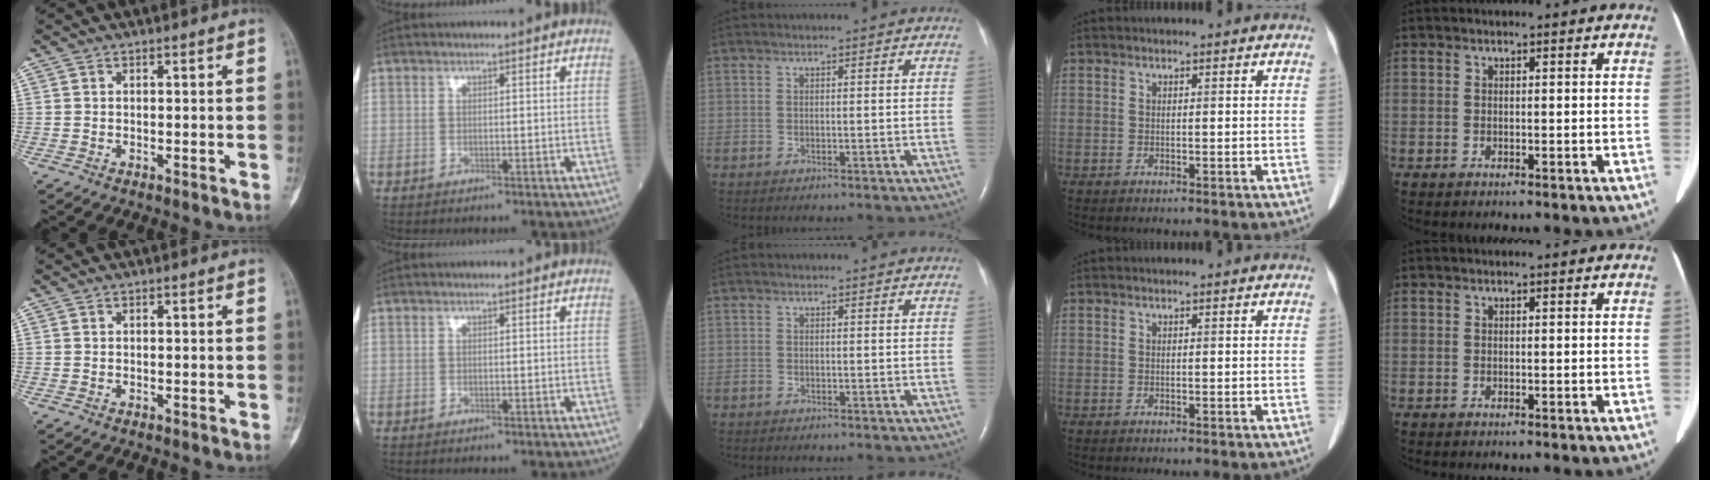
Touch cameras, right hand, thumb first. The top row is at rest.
{"middle": {"total": 0.5, "force": [-0.4, 0.3, 0.1], "torque": [-0.008, 0.002, -0.008]}}